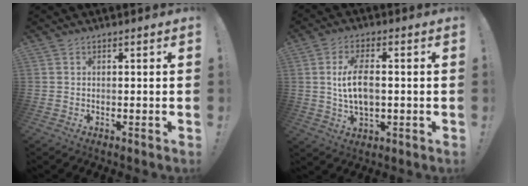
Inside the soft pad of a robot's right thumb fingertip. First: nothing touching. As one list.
[{"total": 9.4, "force": [0.3, 4.9, 8.1], "torque": [-0.144, -0.002, 0.005]}]